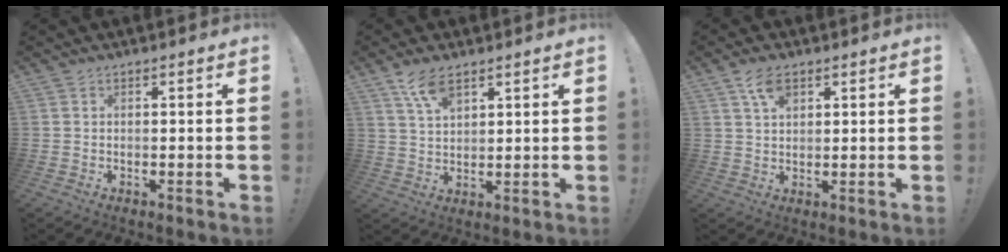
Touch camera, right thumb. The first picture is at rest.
{"total": 7.2, "force": [4.8, 3.0, 4.5], "torque": [-0.085, -0.020, 0.090]}
{"total": 5.6, "force": [3.1, 2.9, 3.6], "torque": [-0.058, -0.012, 0.055]}